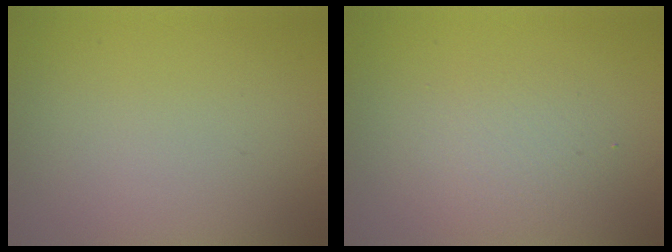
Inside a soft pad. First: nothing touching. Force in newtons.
{"total": 2.8, "press": 2.8, "slide": 0.2}